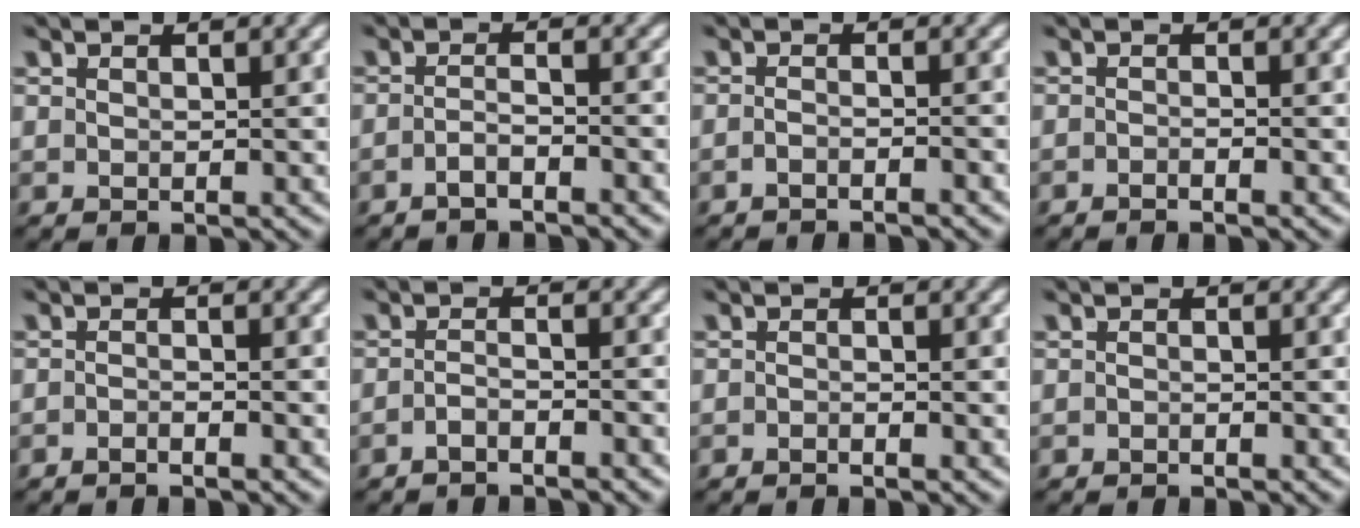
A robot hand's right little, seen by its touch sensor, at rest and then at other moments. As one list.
[{"total": 2.6, "force": [-2.4, -0.3, 0.9], "torque": [-0.013, -0.010, -0.037]}, {"total": 2.0, "force": [-1.9, -0.6, 0.3], "torque": [-0.002, -0.003, -0.033]}, {"total": 1.4, "force": [-1.2, -0.5, 0.1], "torque": [0.004, -0.002, -0.023]}, {"total": 1.6, "force": [-1.5, -0.5, 0.2], "torque": [0.002, -0.002, -0.029]}, {"total": 2.5, "force": [-2.4, -0.4, 0.5], "torque": [-0.009, -0.010, -0.037]}, {"total": 1.1, "force": [-1.0, -0.5, 0.1], "torque": [0.004, -0.002, -0.018]}, {"total": 1.1, "force": [-0.9, -0.5, -0.2], "torque": [0.005, -0.006, -0.012]}]